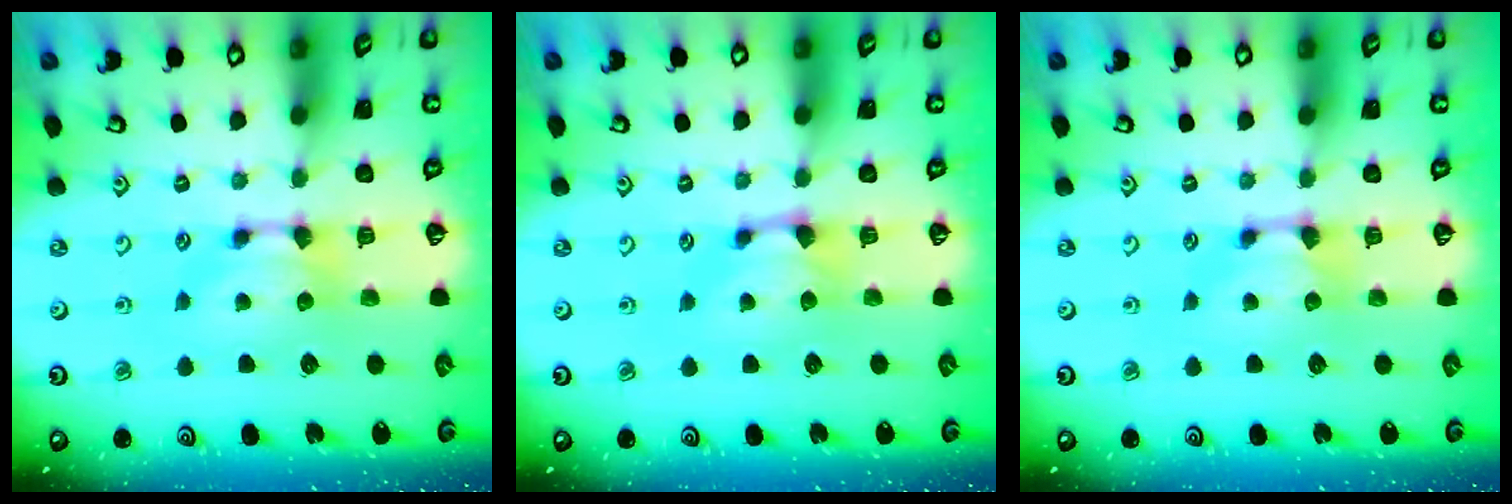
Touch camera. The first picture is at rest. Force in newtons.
{"total": 1.0, "press": 0.3, "slide": 0.9}
{"total": 0.0}